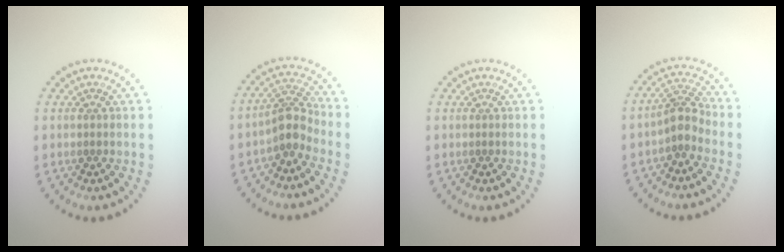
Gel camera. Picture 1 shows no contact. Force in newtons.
{"total": 2.9, "press": 2.3, "slide": 1.8}
{"total": 0.0}
{"total": 2.6, "press": 2.0, "slide": 1.7}